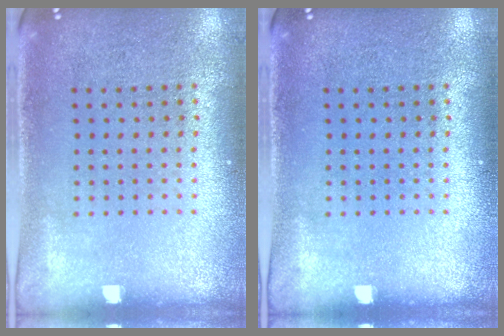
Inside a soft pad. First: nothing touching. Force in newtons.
{"total": 0.0}